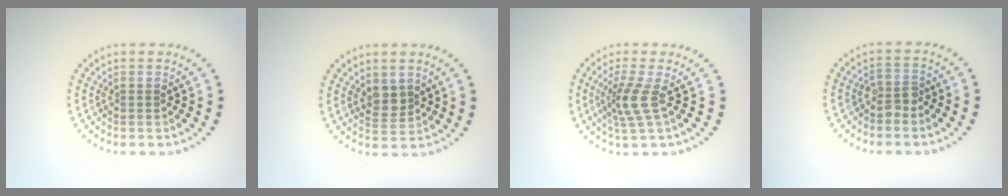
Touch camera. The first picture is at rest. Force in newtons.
{"total": 2.2, "press": 2.0, "slide": 0.9}
{"total": 2.8, "press": 2.0, "slide": 1.9}
{"total": 1.8, "press": 1.6, "slide": 0.8}